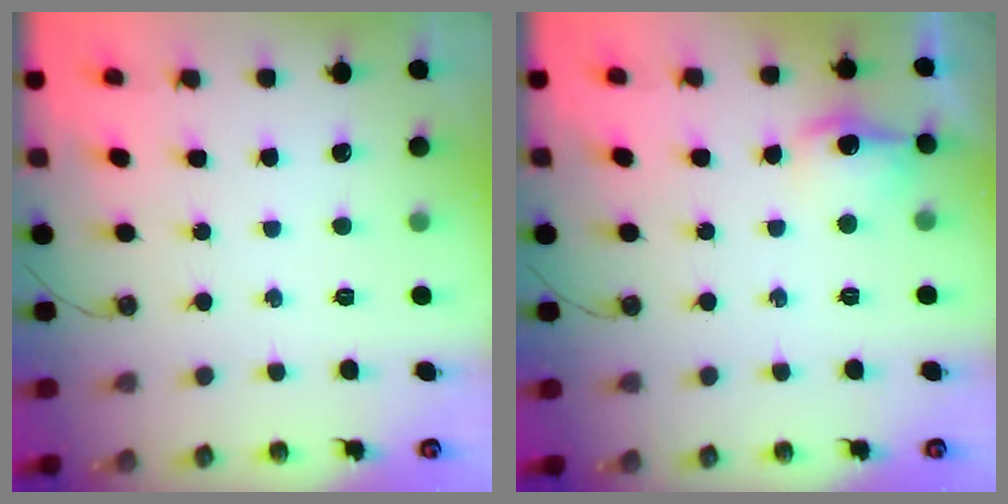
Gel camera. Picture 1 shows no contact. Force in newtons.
{"total": 10.4, "press": 10.4, "slide": 0.9}